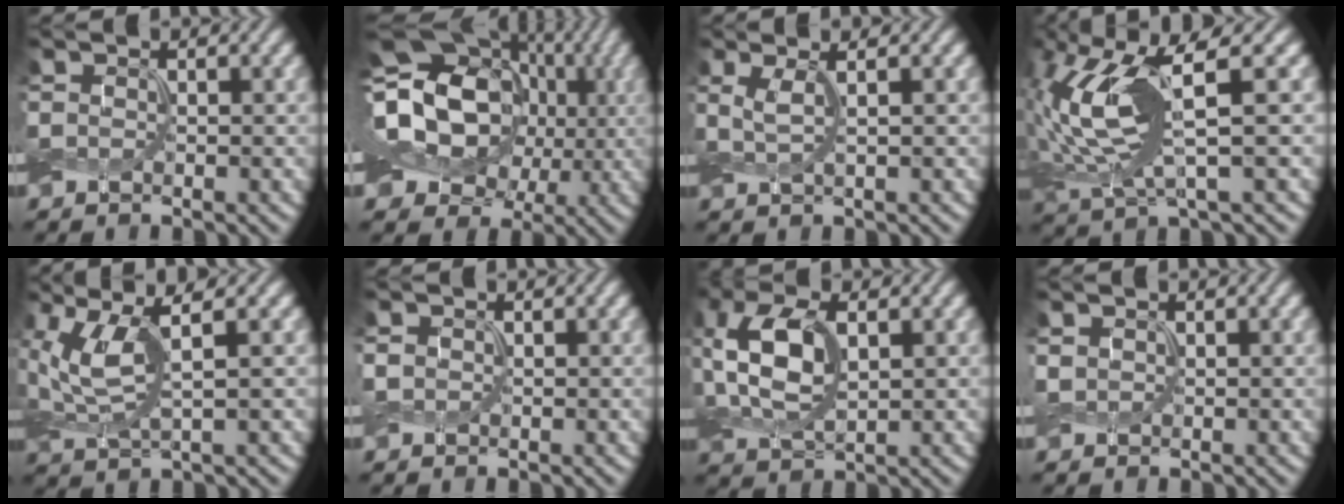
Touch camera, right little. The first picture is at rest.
{"total": 16.3, "force": [1.1, 13.7, 8.7], "torque": [-0.192, 0.033, 0.005]}
{"total": 2.2, "force": [0.1, 0.5, 2.2], "torque": [-0.052, 0.010, 0.005]}
{"total": 8.9, "force": [1.0, 2.8, 8.4], "torque": [-0.200, -0.002, 0.027]}
{"total": 5.3, "force": [1.1, 2.3, 4.6], "torque": [-0.126, 0.007, 0.027]}
{"total": 0.5, "force": [-0.3, 0.4, 0.0], "torque": [-0.013, 0.000, -0.001]}
{"total": 7.3, "force": [0.2, 4.3, 5.9], "torque": [-0.148, 0.009, 0.002]}
{"total": 0.5, "force": [0.0, 0.5, 0.2], "torque": [-0.018, 0.003, 0.007]}